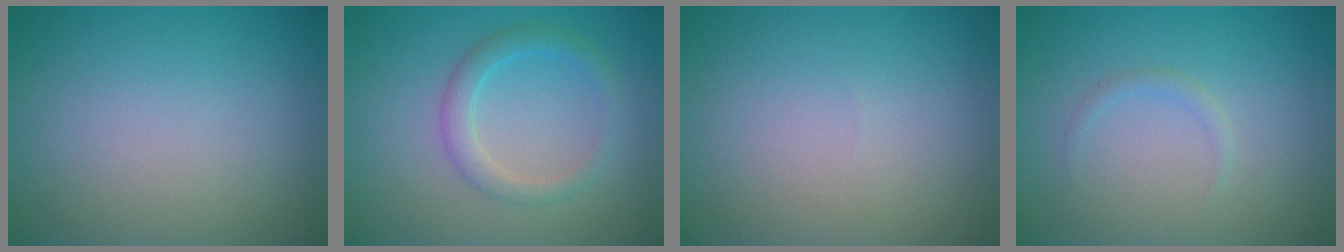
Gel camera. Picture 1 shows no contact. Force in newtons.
{"total": 2.5, "press": 2.4, "slide": 0.2}
{"total": 0.0}
{"total": 0.7, "press": 0.7, "slide": 0.1}